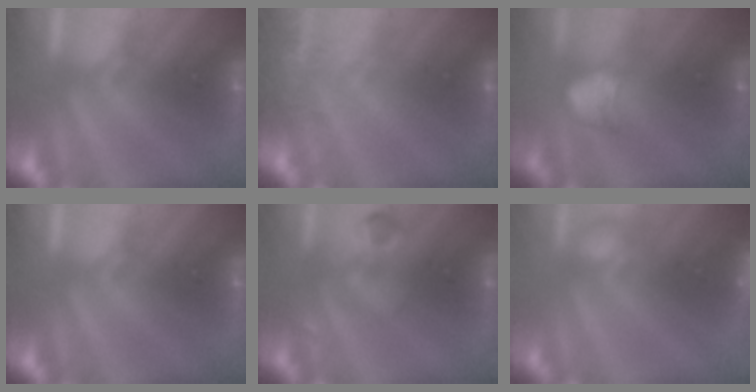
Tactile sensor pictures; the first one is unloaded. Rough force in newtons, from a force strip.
{"total": 7.2}
{"total": 2.3}
{"total": 0.0}
{"total": 2.8}
{"total": 2.8}